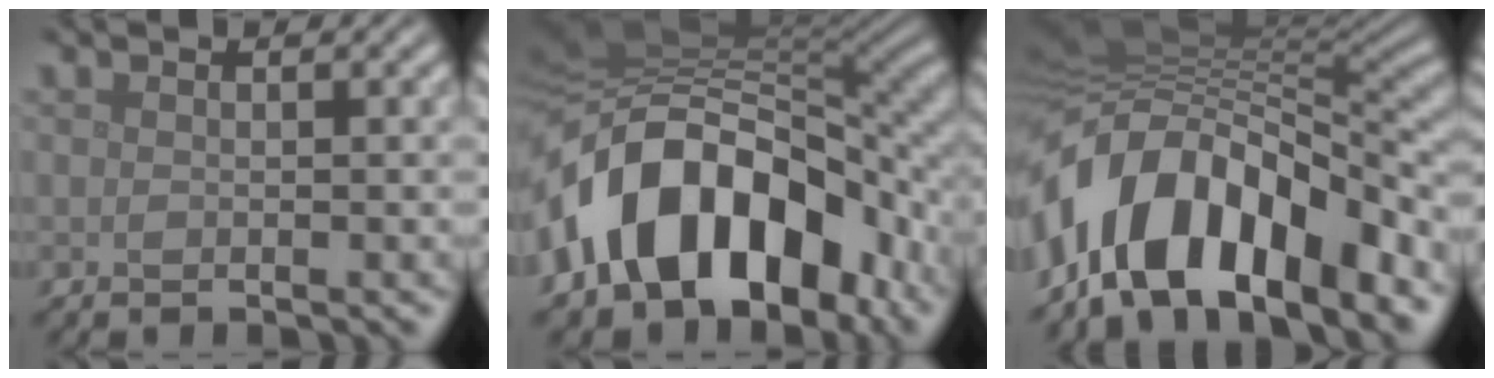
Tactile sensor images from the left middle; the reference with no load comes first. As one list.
[{"total": 14.4, "force": [-5.1, 9.4, 9.7], "torque": [-0.157, 0.010, -0.091]}, {"total": 13.6, "force": [-6.2, 6.9, 9.9], "torque": [-0.160, 0.010, -0.109]}]